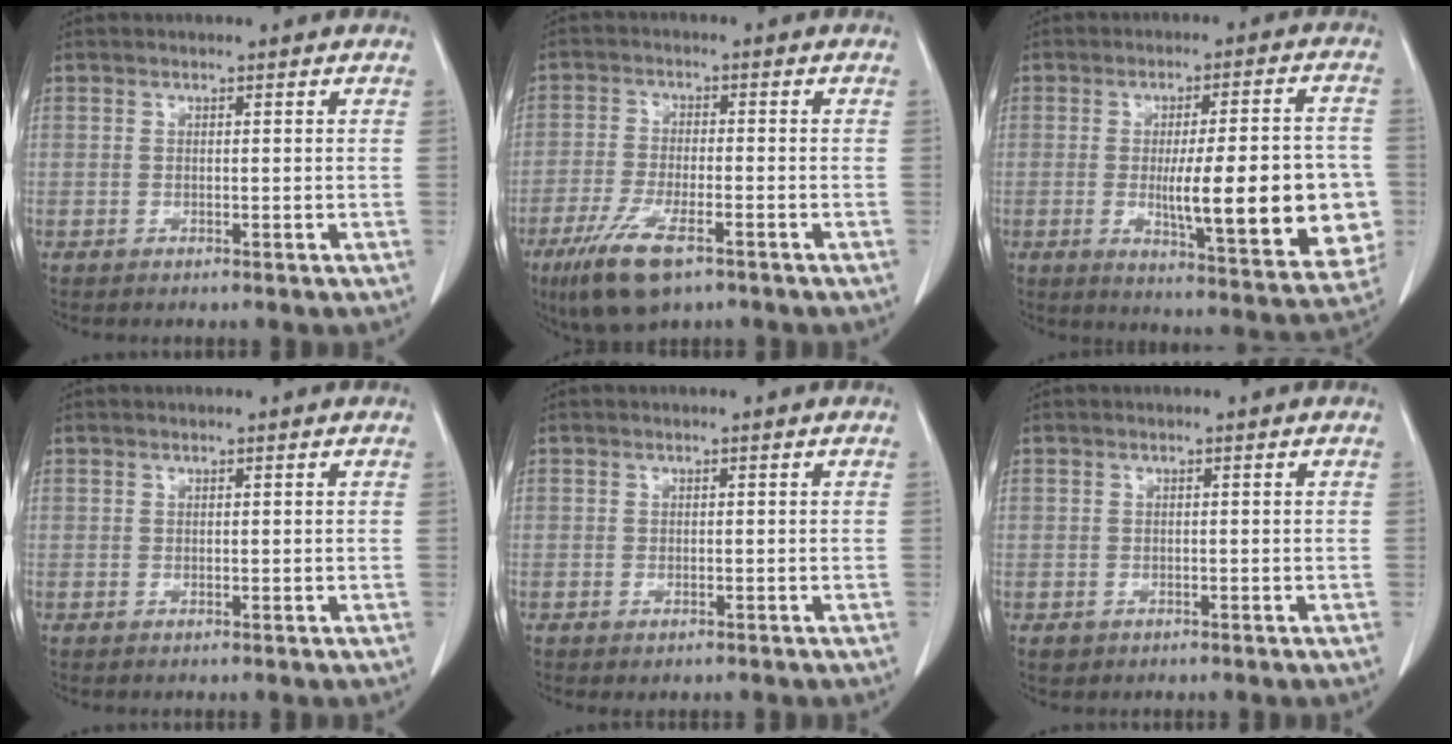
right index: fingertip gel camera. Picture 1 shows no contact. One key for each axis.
{"total": 9.3, "fx": -5.6, "fy": 2.4, "fz": 7.0, "tx": -0.135, "ty": -0.019, "tz": -0.094}
{"total": 18.3, "fx": -2.4, "fy": 3.6, "fz": 17.8, "tx": -0.207, "ty": 0.003, "tz": -0.018}
{"total": 0.0}
{"total": 0.6, "fx": -0.3, "fy": 0.3, "fz": 0.4, "tx": -0.006, "ty": 0.000, "tz": 0.002}
{"total": 1.2, "fx": -0.5, "fy": 1.1, "fz": 0.1, "tx": -0.002, "ty": 0.004, "tz": -0.002}